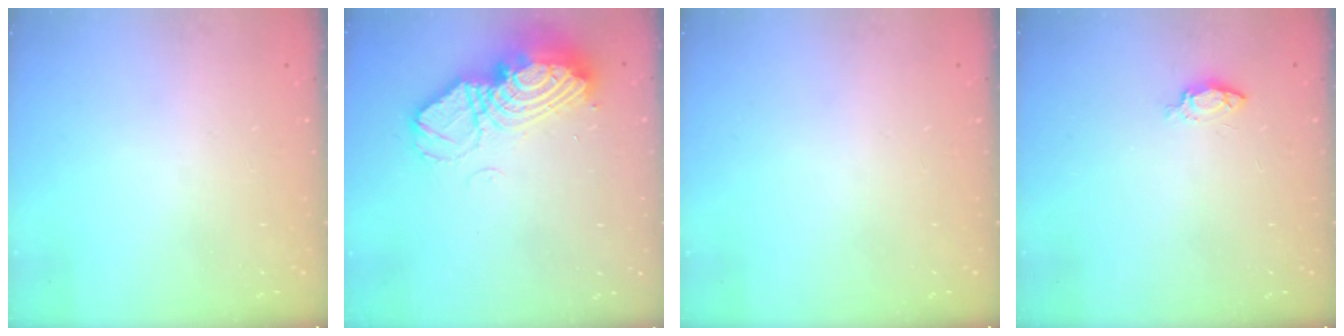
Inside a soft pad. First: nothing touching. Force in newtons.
{"total": 17.5, "press": 17.4, "slide": 2.0}
{"total": 0.0}
{"total": 3.8, "press": 3.7, "slide": 0.6}